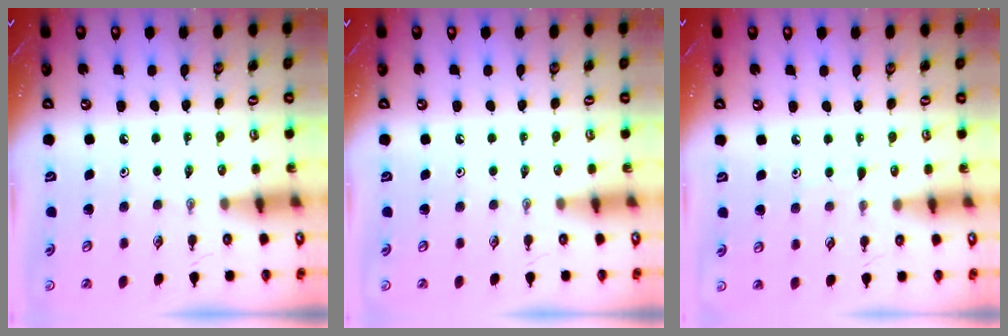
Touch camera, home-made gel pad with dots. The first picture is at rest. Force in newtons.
{"total": 0.0}
{"total": 3.9, "press": 3.8, "slide": 0.5}